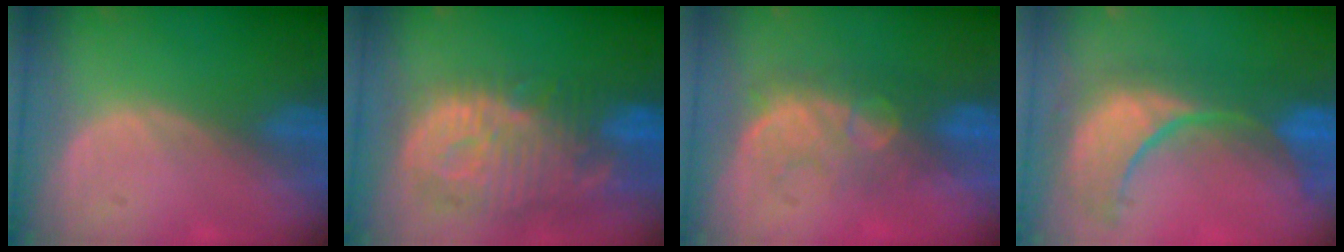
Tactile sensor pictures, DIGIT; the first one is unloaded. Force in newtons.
{"total": 13.6, "press": 11.8, "slide": 6.6}
{"total": 7.9, "press": 7.7, "slide": 1.5}
{"total": 11.8, "press": 10.8, "slide": 4.8}